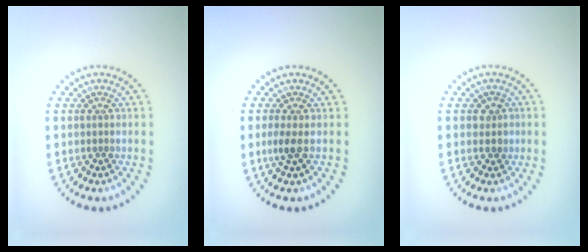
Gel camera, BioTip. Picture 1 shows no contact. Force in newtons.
{"total": 1.2, "press": 1.0, "slide": 0.5}
{"total": 1.4, "press": 1.3, "slide": 0.5}